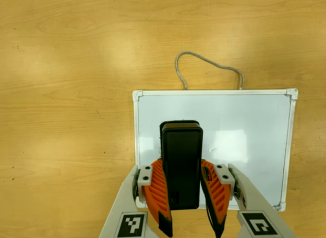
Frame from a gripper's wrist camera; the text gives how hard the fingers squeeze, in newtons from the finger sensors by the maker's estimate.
{"total": 7.8, "left": 7.0, "right": 8.5}